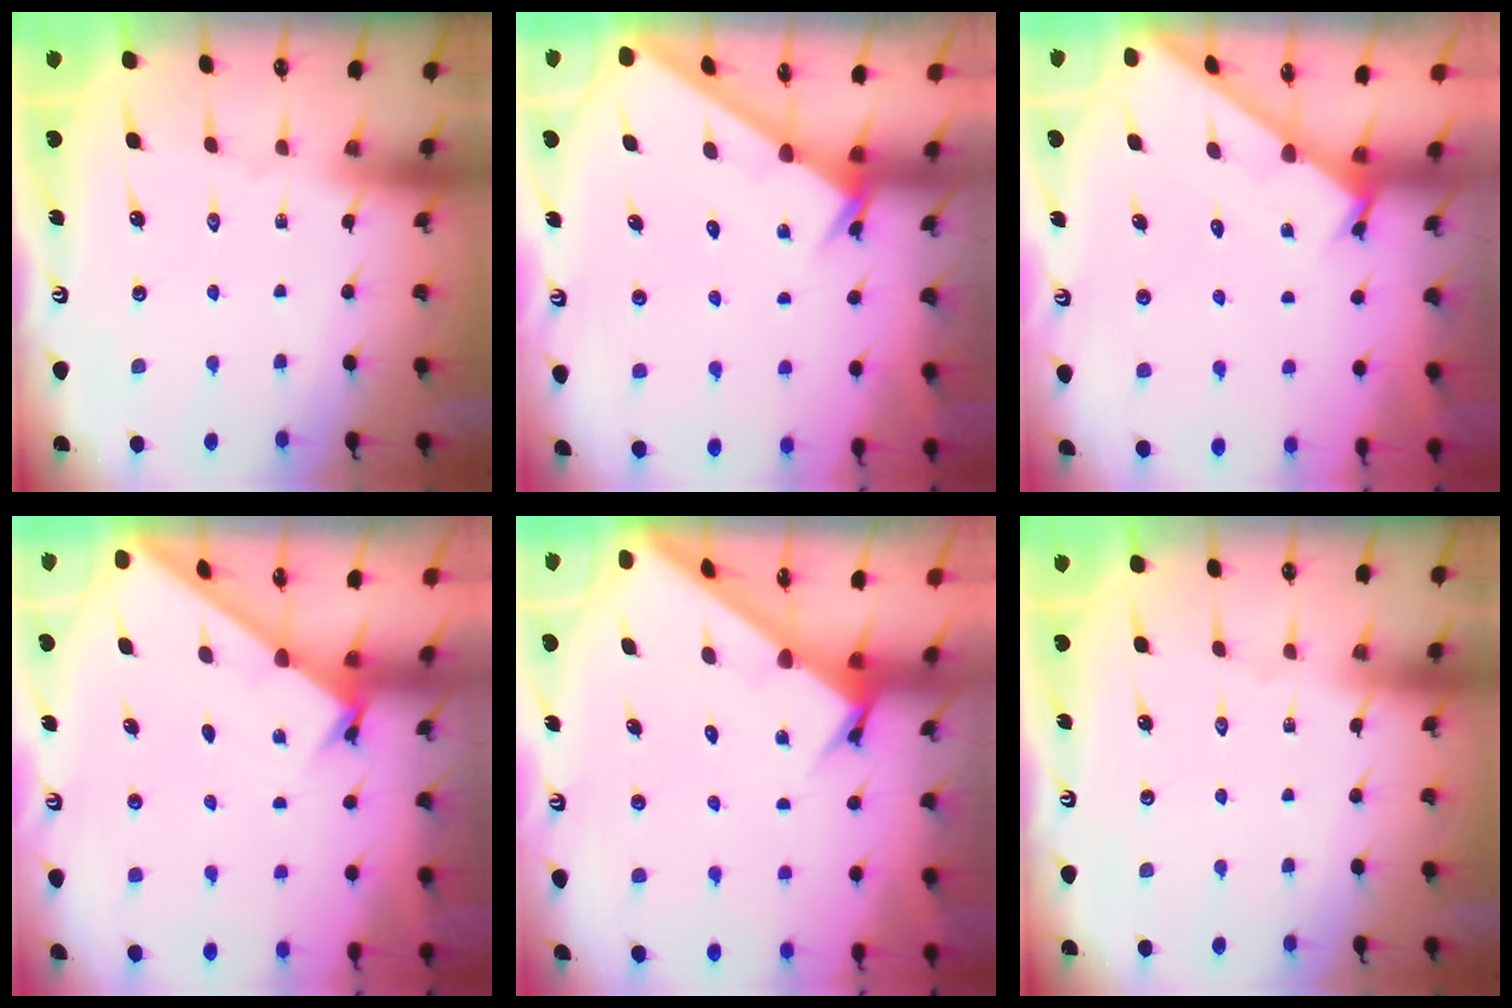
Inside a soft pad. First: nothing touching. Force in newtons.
{"total": 2.6, "press": 2.6, "slide": 0.1}
{"total": 3.4, "press": 3.4, "slide": 0.1}
{"total": 1.6, "press": 1.5, "slide": 0.1}
{"total": 2.8, "press": 2.8, "slide": 0.2}
{"total": 0.0}